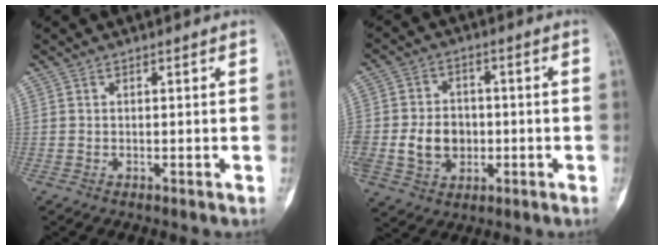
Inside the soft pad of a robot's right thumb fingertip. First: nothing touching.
{"total": 11.0, "force": [-1.4, 9.0, 6.2], "torque": [-0.095, 0.017, -0.014]}